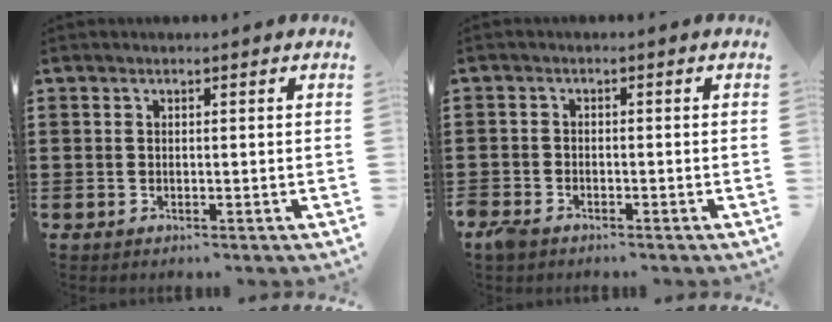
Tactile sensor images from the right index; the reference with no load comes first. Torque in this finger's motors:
{"motor_torque": [1.08, 1.06, 0.04, 0.01]}